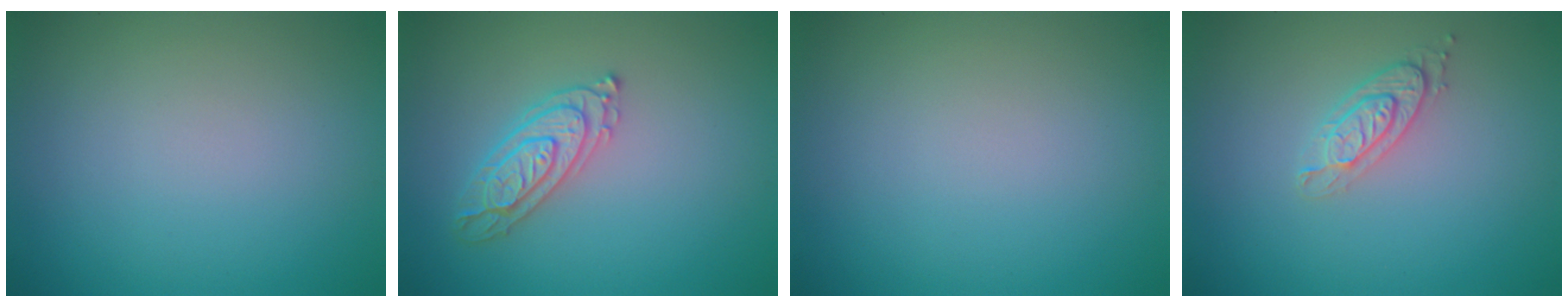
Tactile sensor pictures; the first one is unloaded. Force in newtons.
{"total": 3.0, "press": 2.9, "slide": 0.7}
{"total": 0.0}
{"total": 2.0, "press": 1.9, "slide": 0.6}